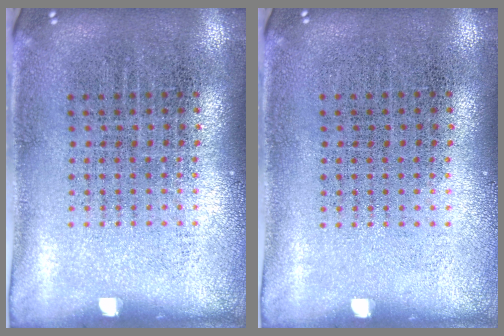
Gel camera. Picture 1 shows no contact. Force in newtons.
{"total": 0.0}